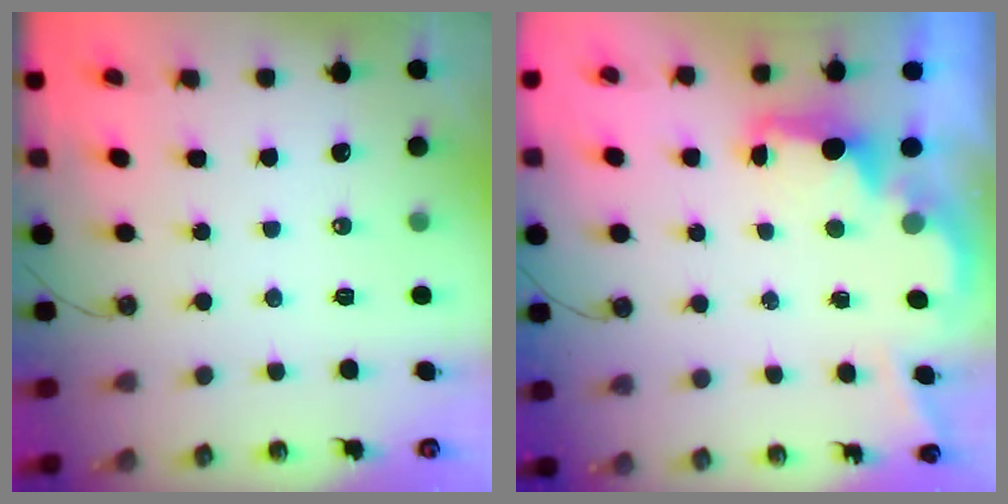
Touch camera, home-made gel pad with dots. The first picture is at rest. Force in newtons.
{"total": 2.9, "press": 2.8, "slide": 0.5}